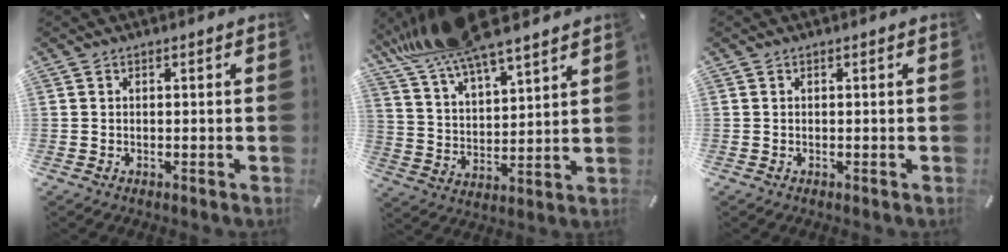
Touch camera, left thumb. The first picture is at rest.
{"total": 14.9, "force": [13.0, 3.4, 6.5], "torque": [-0.151, -0.074, 0.235]}
{"total": 0.0}